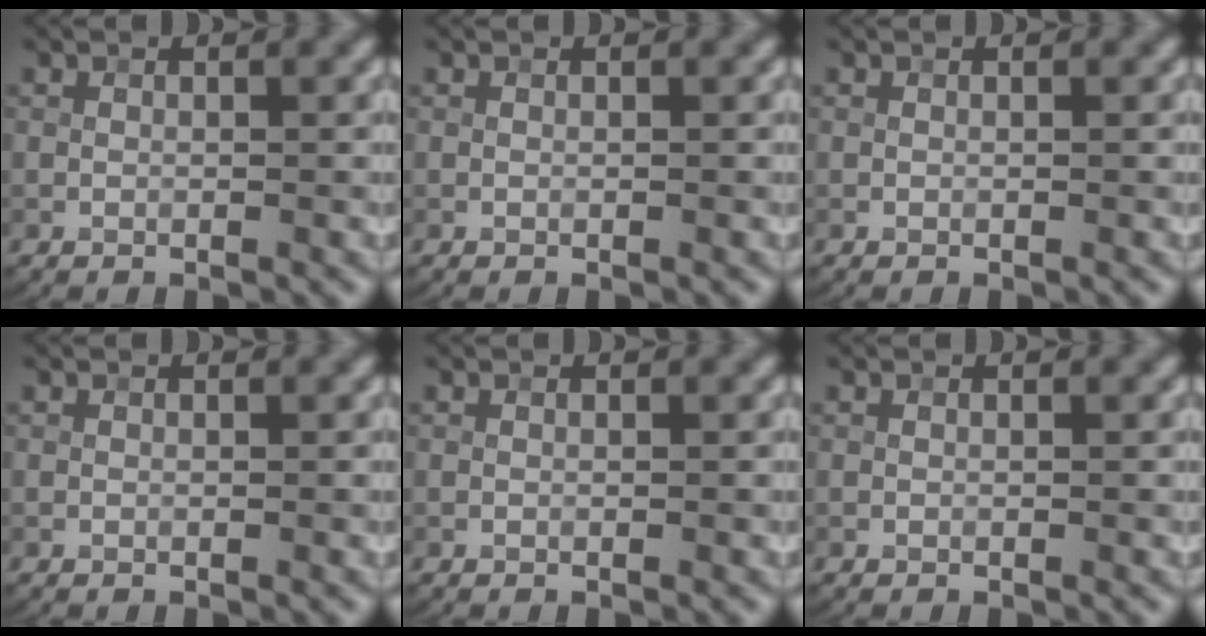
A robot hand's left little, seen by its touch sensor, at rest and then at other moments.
{"total": 0.0}
{"total": 0.0}
{"total": 0.0}
{"total": 0.0}
{"total": 0.0}